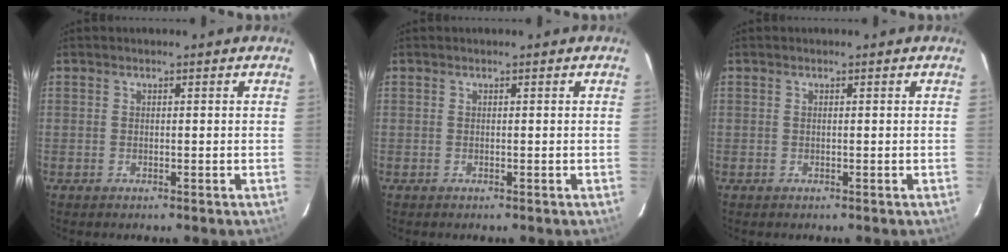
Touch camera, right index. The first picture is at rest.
{"total": 0.0}
{"total": 0.0}